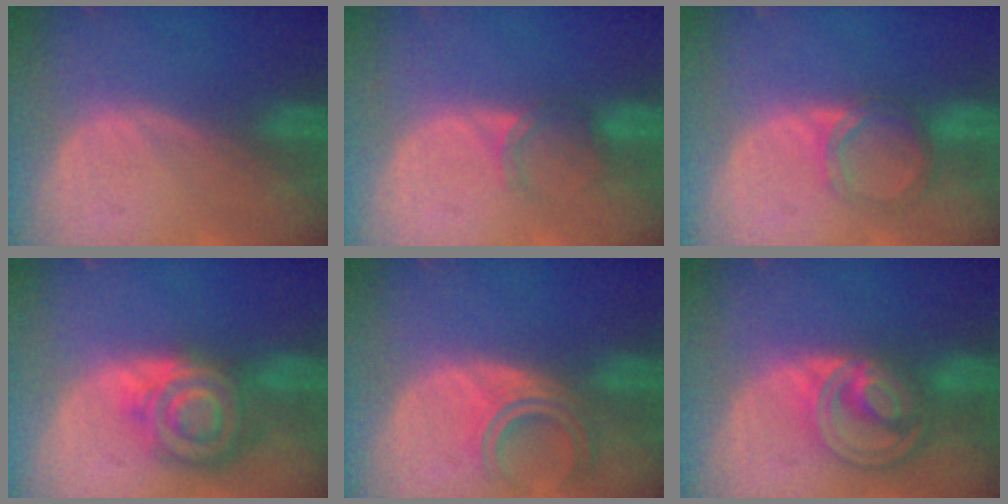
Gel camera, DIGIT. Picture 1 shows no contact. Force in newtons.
{"total": 2.9, "press": 2.5, "slide": 1.5}
{"total": 4.1, "press": 4.1, "slide": 0.4}
{"total": 8.8, "press": 8.8, "slide": 0.5}
{"total": 4.7, "press": 4.7, "slide": 0.4}
{"total": 8.8, "press": 7.4, "slide": 4.7}